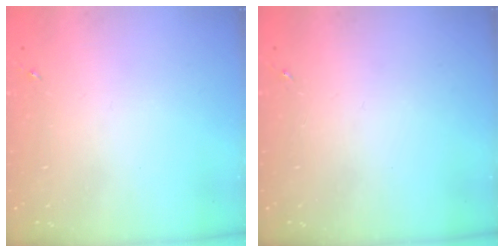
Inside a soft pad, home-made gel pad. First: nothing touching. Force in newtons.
{"total": 0.0}